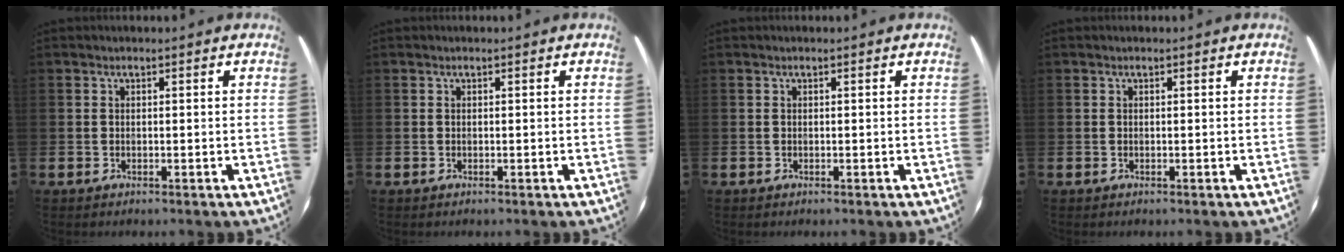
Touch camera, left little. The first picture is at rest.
{"total": 0.0}
{"total": 0.0}
{"total": 0.0}